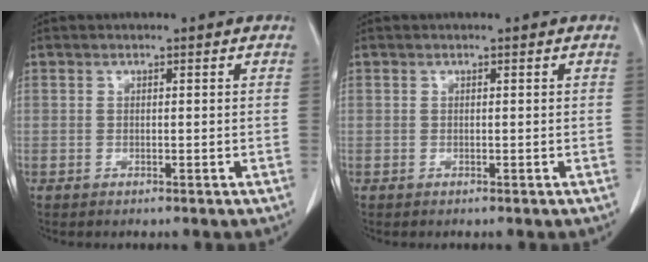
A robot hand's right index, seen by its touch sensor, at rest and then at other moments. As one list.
[{"total": 0.0}]